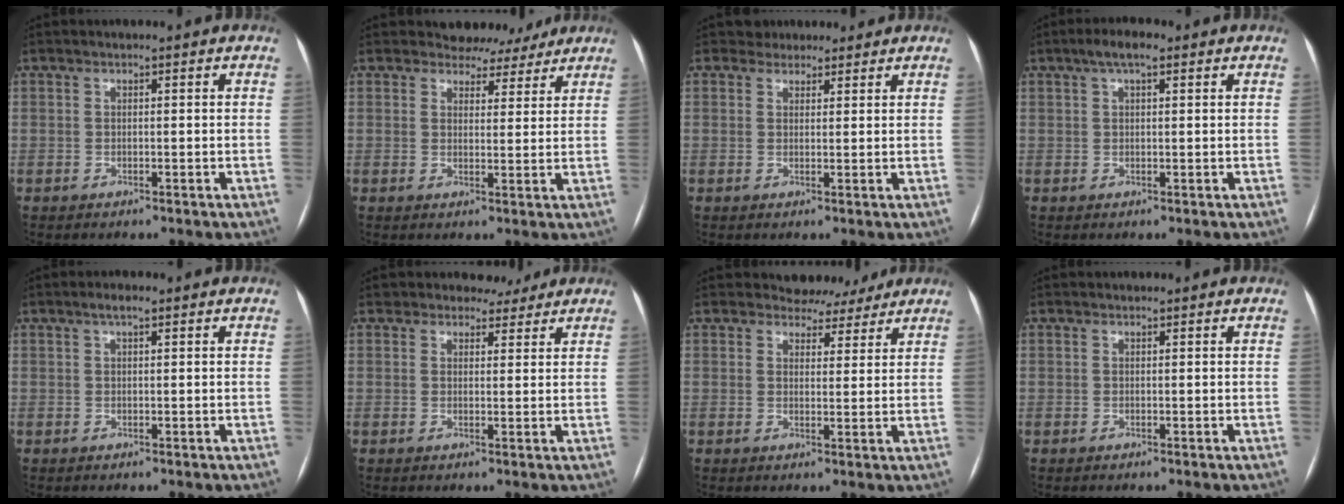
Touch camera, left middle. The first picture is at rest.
{"total": 5.1, "force": [4.5, 2.4, -0.1], "torque": [0.009, 0.001, 0.048]}
{"total": 3.8, "force": [3.2, 2.0, -0.1], "torque": [0.008, 0.014, 0.041]}
{"total": 3.8, "force": [2.2, 1.1, 2.9], "torque": [-0.055, 0.019, 0.036]}
{"total": 1.6, "force": [1.0, 0.4, 1.3], "torque": [-0.026, 0.009, 0.016]}
{"total": 3.2, "force": [2.7, 1.6, -0.2], "torque": [0.010, -0.003, 0.030]}
{"total": 4.8, "force": [4.3, 2.1, -0.2], "torque": [0.009, 0.002, 0.048]}
{"total": 0.0}